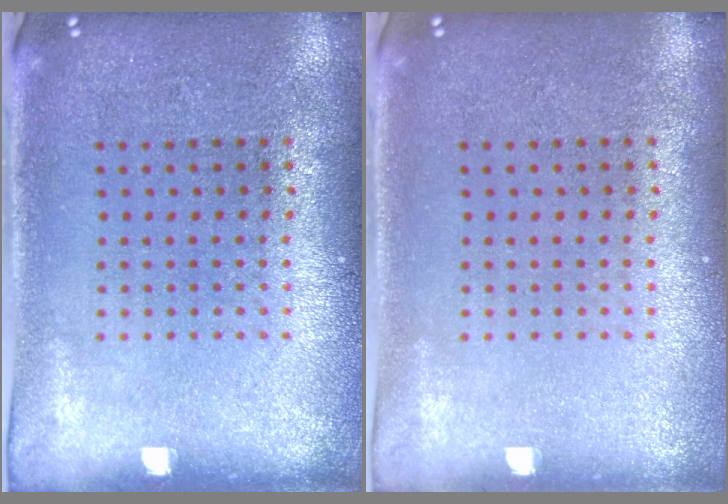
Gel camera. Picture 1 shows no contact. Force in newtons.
{"total": 0.0}